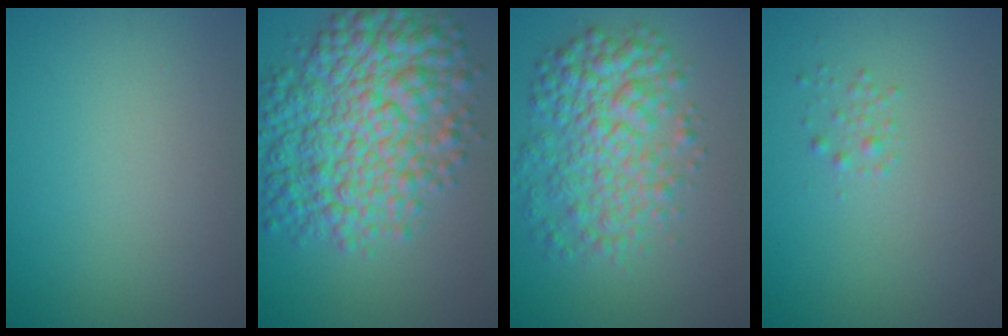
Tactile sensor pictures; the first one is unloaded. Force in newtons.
{"total": 10.3, "press": 10.3, "slide": 0.1}
{"total": 6.1, "press": 6.0, "slide": 0.1}
{"total": 0.9, "press": 0.9, "slide": 0.1}